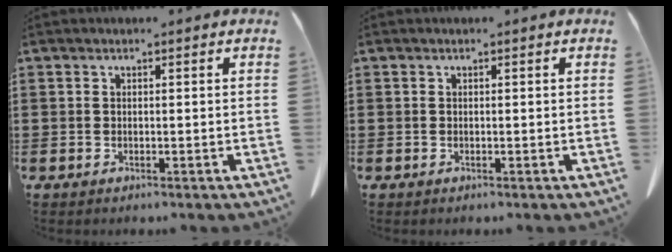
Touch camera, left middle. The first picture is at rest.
{"total": 0.0}